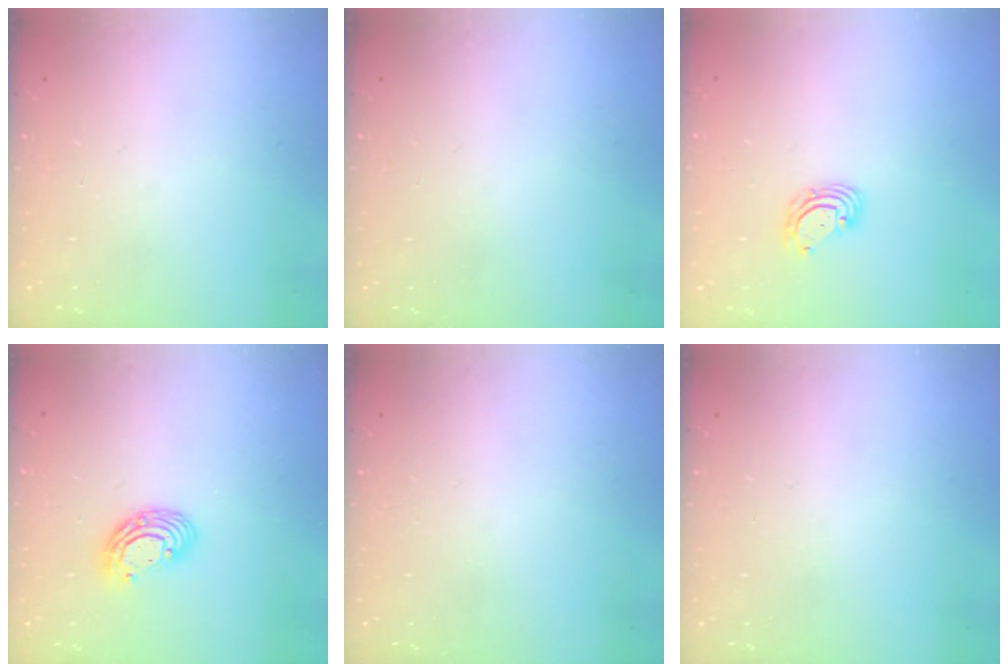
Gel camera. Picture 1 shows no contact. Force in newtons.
{"total": 0.0}
{"total": 4.5, "press": 4.5, "slide": 0.5}
{"total": 8.4, "press": 8.3, "slide": 1.5}
{"total": 0.0}
{"total": 0.0}